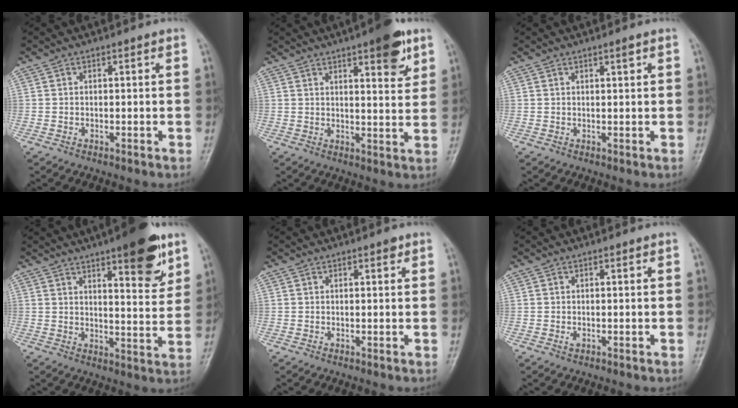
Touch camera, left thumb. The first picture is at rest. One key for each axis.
{"total": 9.1, "fx": 5.1, "fy": 2.6, "fz": 7.0, "tx": -0.078, "ty": -0.025, "tz": 0.066}
{"total": 1.2, "fx": 0.7, "fy": 0.2, "fz": 0.9, "tx": -0.014, "ty": -0.003, "tz": 0.012}
{"total": 13.1, "fx": 7.8, "fy": 3.7, "fz": 9.8, "tx": -0.107, "ty": -0.041, "tz": 0.106}
{"total": 1.1, "fx": 0.7, "fy": 0.4, "fz": 0.7, "tx": -0.007, "ty": -0.002, "tz": 0.008}
{"total": 1.0, "fx": 0.1, "fy": 0.6, "fz": 0.8, "tx": -0.010, "ty": -0.001, "tz": 0.003}